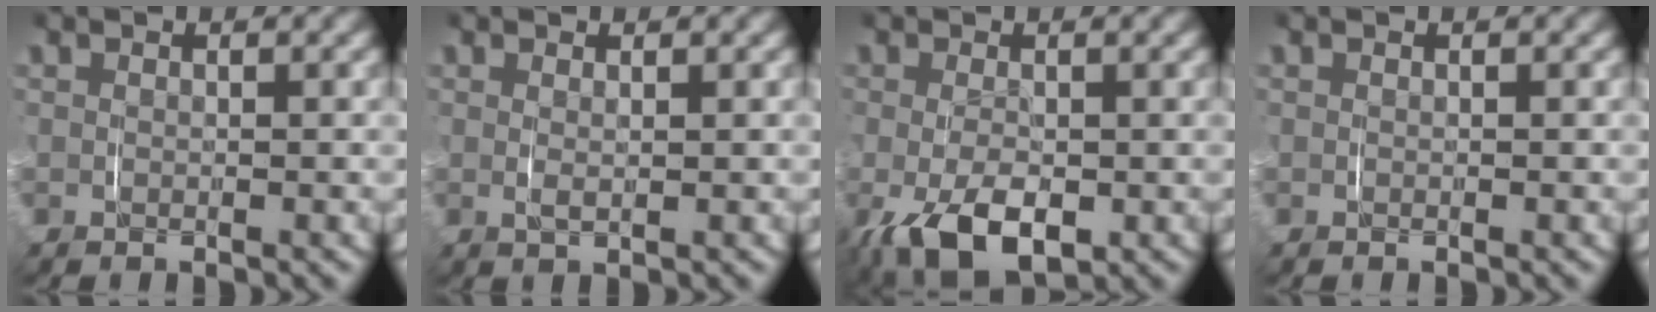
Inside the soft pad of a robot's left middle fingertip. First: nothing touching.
{"total": 0.9, "force": [0.4, 0.1, 0.7], "torque": [-0.014, -0.004, 0.011]}
{"total": 7.0, "force": [-2.9, 3.7, 5.2], "torque": [-0.110, -0.036, -0.026]}
{"total": 0.0}